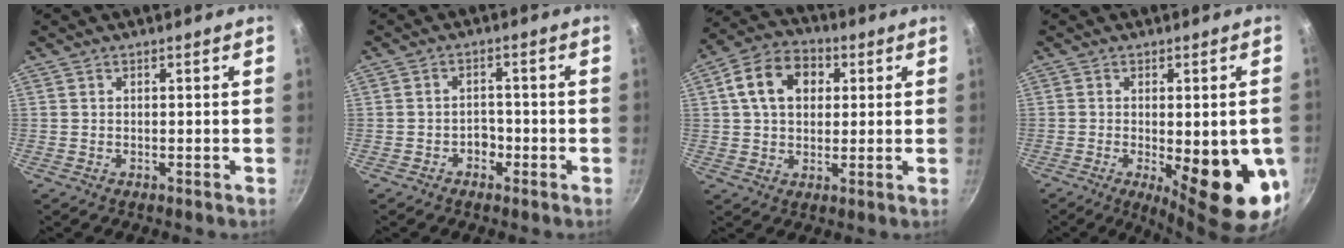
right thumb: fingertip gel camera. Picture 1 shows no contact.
{"total": 2.7, "force": [-1.4, 2.0, 1.2], "torque": [0.004, 0.019, -0.021]}
{"total": 11.6, "force": [2.9, 8.5, 7.4], "torque": [-0.101, 0.014, 0.035]}
{"total": 17.2, "force": [-3.8, 5.5, 15.9], "torque": [-0.188, -0.014, -0.037]}